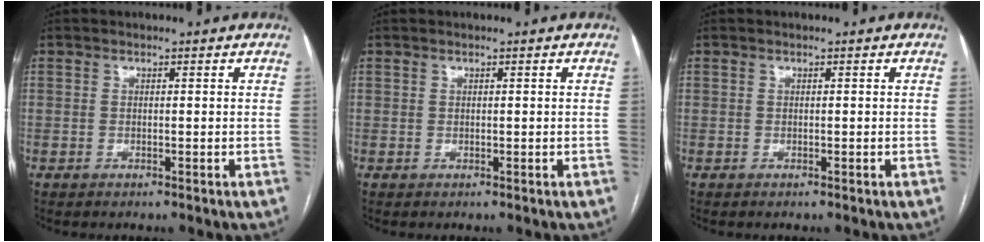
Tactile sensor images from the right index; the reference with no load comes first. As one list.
[{"total": 0.0}, {"total": 0.0}]